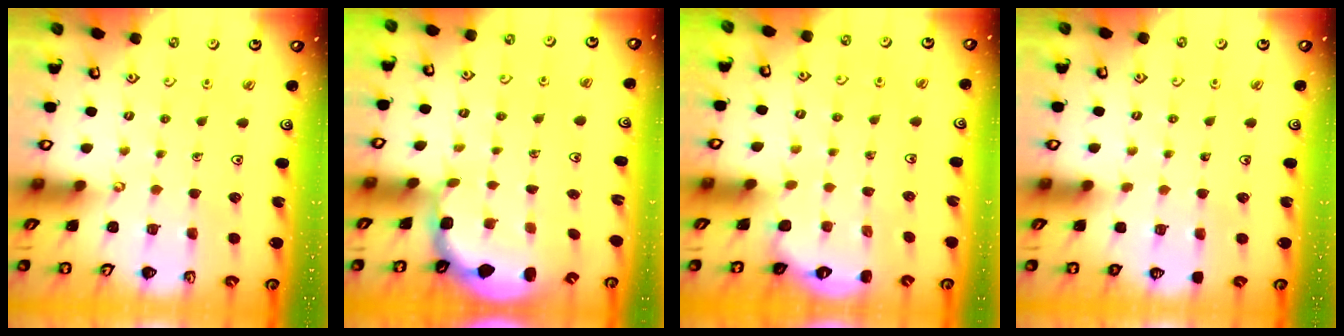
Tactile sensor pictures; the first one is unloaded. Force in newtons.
{"total": 2.6, "press": 1.8, "slide": 1.9}
{"total": 2.4, "press": 2.3, "slide": 0.7}
{"total": 0.0}